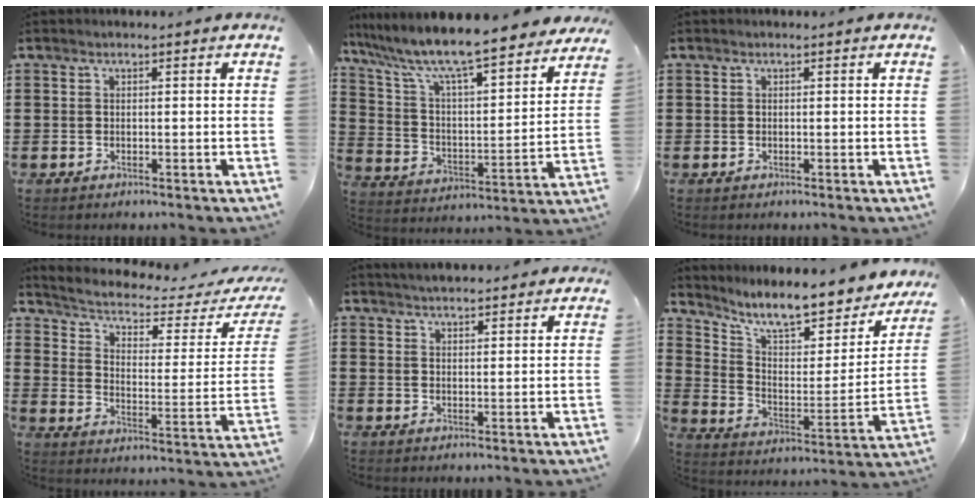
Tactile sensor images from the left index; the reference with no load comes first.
{"total": 9.3, "force": [8.2, 0.5, 4.5], "torque": [-0.123, -0.062, 0.134]}
{"total": 0.0}
{"total": 3.4, "force": [2.0, 1.1, 2.5], "torque": [-0.064, -0.021, 0.026]}
{"total": 3.0, "force": [2.9, 0.2, 0.4], "torque": [-0.015, -0.003, 0.055]}
{"total": 9.5, "force": [7.8, 1.6, 5.1], "torque": [-0.116, -0.057, 0.128]}